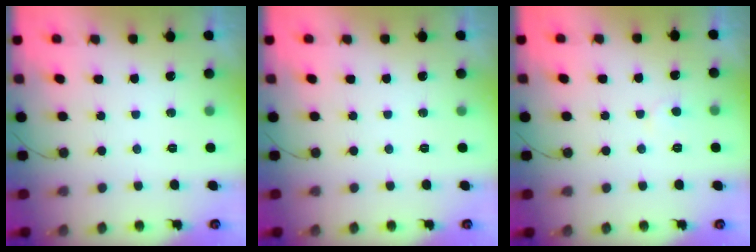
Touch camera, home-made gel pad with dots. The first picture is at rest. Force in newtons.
{"total": 0.0}
{"total": 2.8, "press": 2.8, "slide": 0.1}